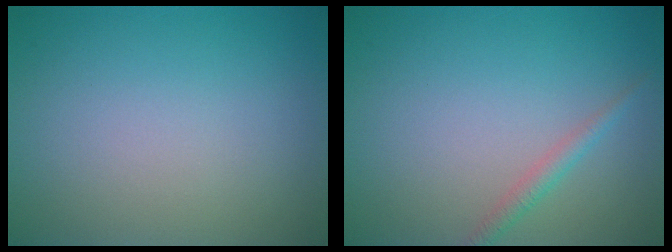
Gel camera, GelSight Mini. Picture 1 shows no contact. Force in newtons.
{"total": 1.4, "press": 1.4, "slide": 0.1}